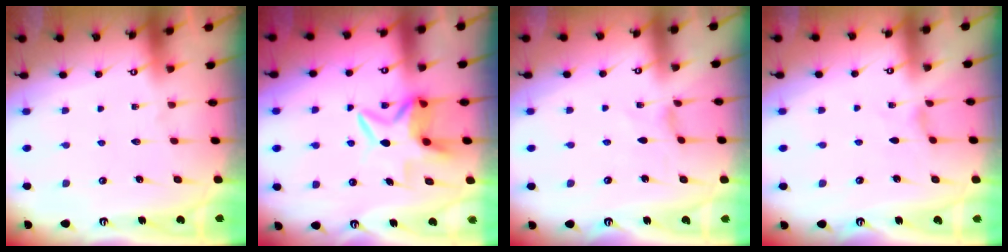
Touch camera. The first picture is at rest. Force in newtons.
{"total": 7.0, "press": 6.9, "slide": 1.1}
{"total": 0.0}
{"total": 1.5, "press": 1.5, "slide": 0.3}